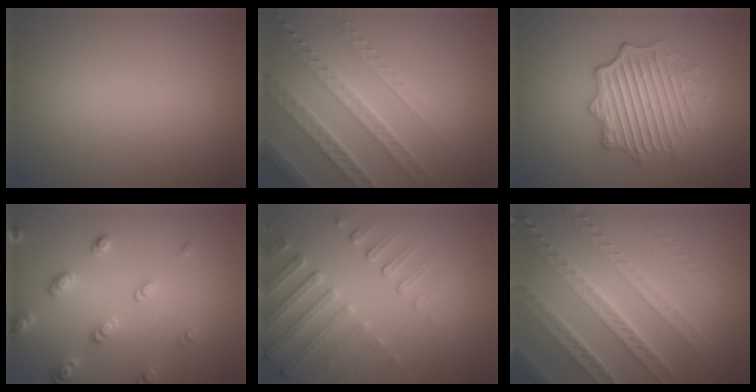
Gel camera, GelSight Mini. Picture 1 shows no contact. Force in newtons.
{"total": 4.2, "press": 4.1, "slide": 0.9}
{"total": 5.0, "press": 4.1, "slide": 2.8}
{"total": 2.7, "press": 2.7, "slide": 0.5}
{"total": 4.7, "press": 3.6, "slide": 3.0}
{"total": 7.8, "press": 5.5, "slide": 5.6}